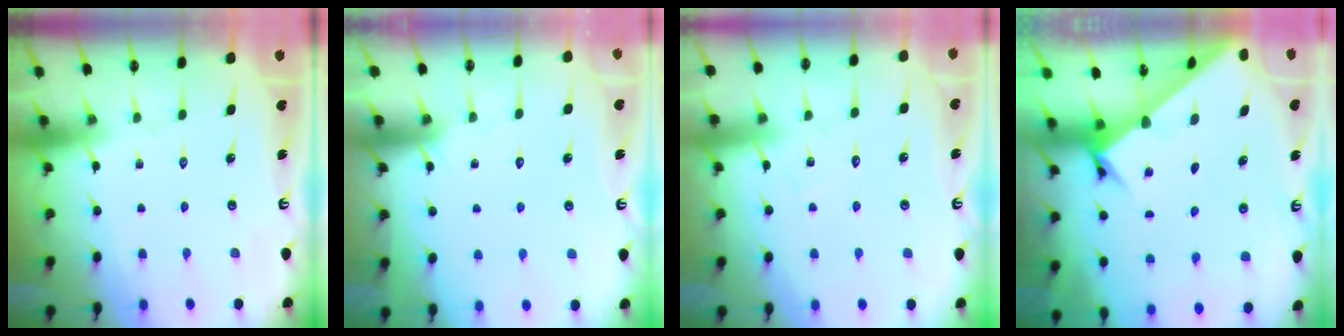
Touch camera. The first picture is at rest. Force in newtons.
{"total": 3.6, "press": 3.6, "slide": 0.2}
{"total": 5.1, "press": 5.1, "slide": 0.6}
{"total": 2.6, "press": 2.6, "slide": 0.2}